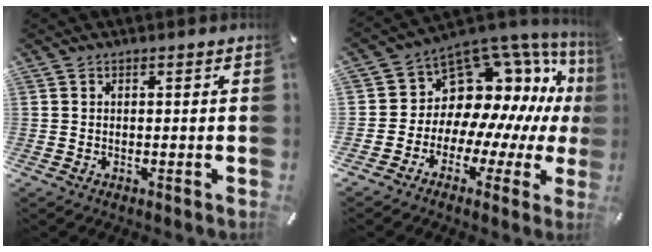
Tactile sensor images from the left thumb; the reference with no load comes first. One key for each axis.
{"total": 12.6, "fx": 6.8, "fy": 9.4, "fz": 5.0, "tx": -0.076, "ty": -0.094, "tz": 0.132}